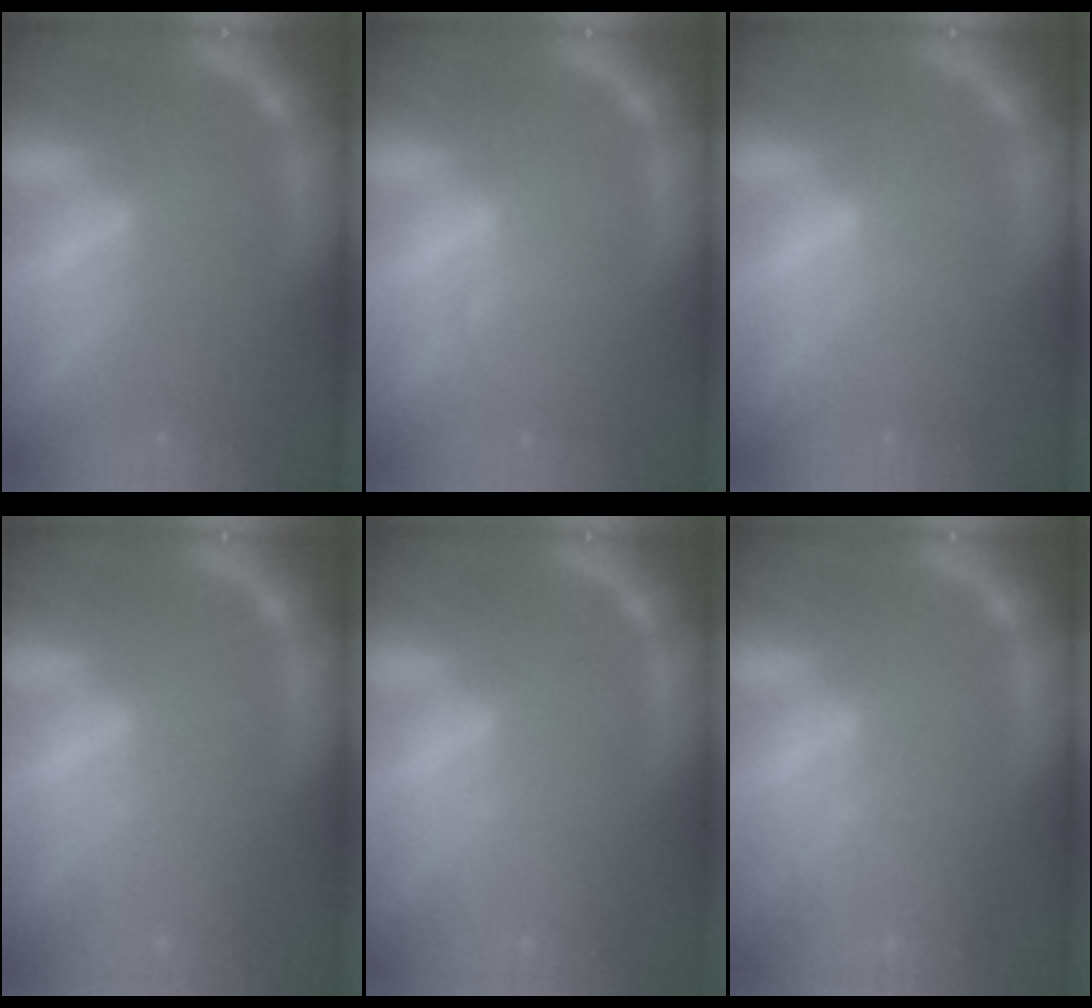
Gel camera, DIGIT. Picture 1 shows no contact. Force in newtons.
{"total": 2.4}
{"total": 1.5}
{"total": 4.0}
{"total": 4.6}
{"total": 6.5}